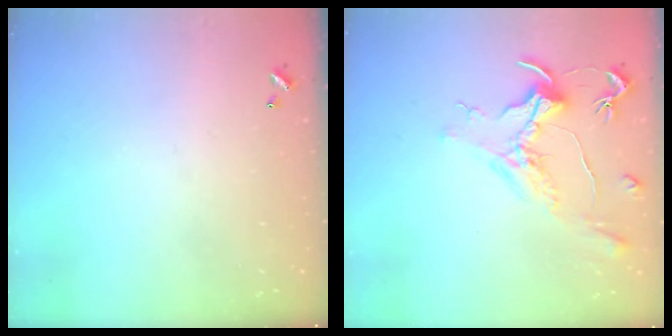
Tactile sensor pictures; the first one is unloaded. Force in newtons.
{"total": 1.6, "press": 1.4, "slide": 0.7}